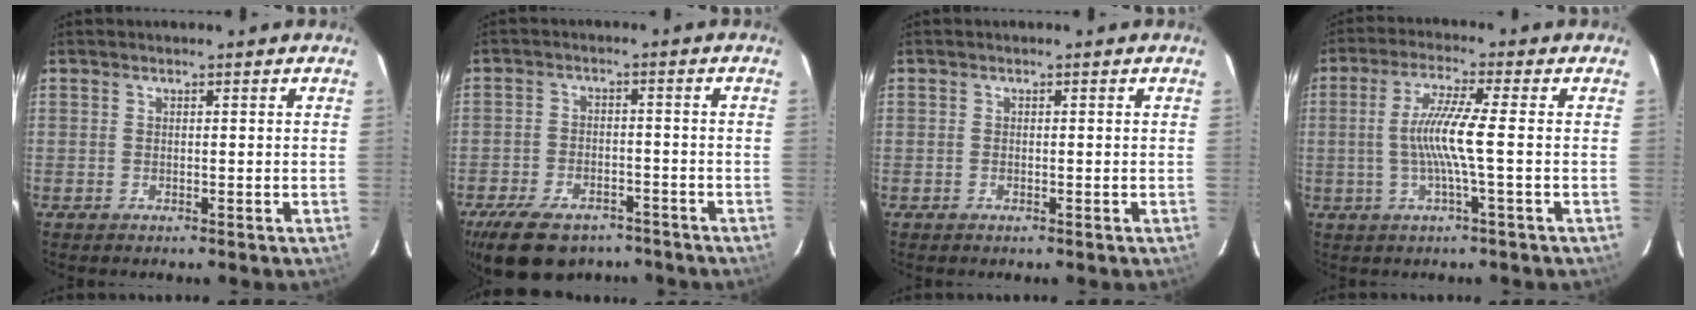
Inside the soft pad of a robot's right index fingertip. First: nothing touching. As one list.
[{"total": 14.5, "force": [-10.2, 7.5, 7.1], "torque": [-0.166, -0.005, -0.156]}, {"total": 0.6, "force": [-0.3, 0.3, 0.4], "torque": [-0.006, 0.000, -0.005]}, {"total": 7.6, "force": [-0.9, -0.8, 7.5], "torque": [-0.153, -0.002, -0.016]}]